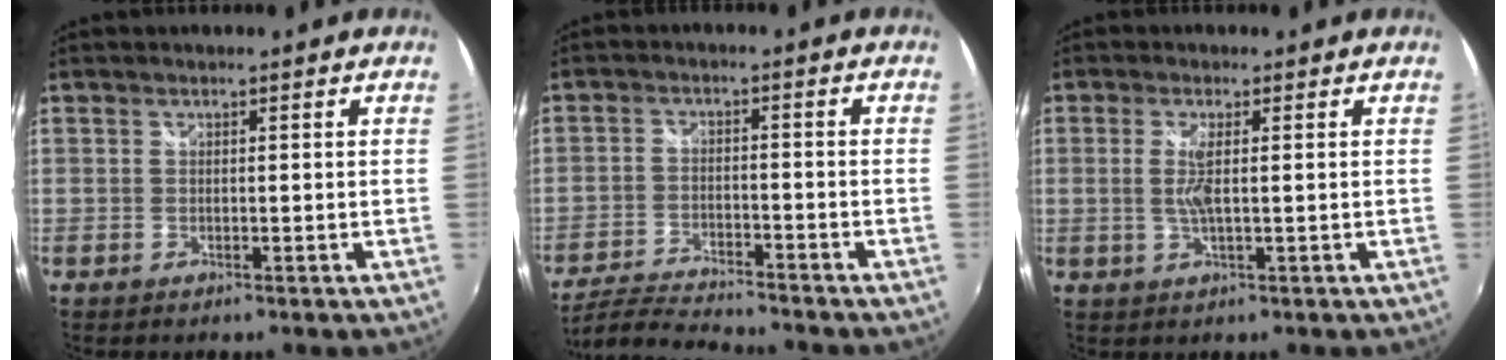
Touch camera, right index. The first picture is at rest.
{"total": 10.8, "force": [-10.1, 0.7, 3.9], "torque": [-0.102, -0.013, -0.179]}
{"total": 3.3, "force": [0.4, 0.1, 3.3], "torque": [-0.068, -0.001, 0.010]}